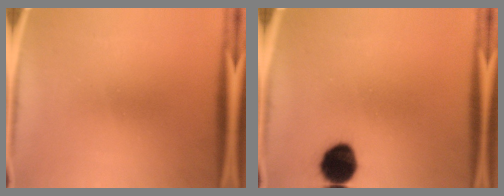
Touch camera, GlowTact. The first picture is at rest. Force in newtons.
{"total": 10.1}